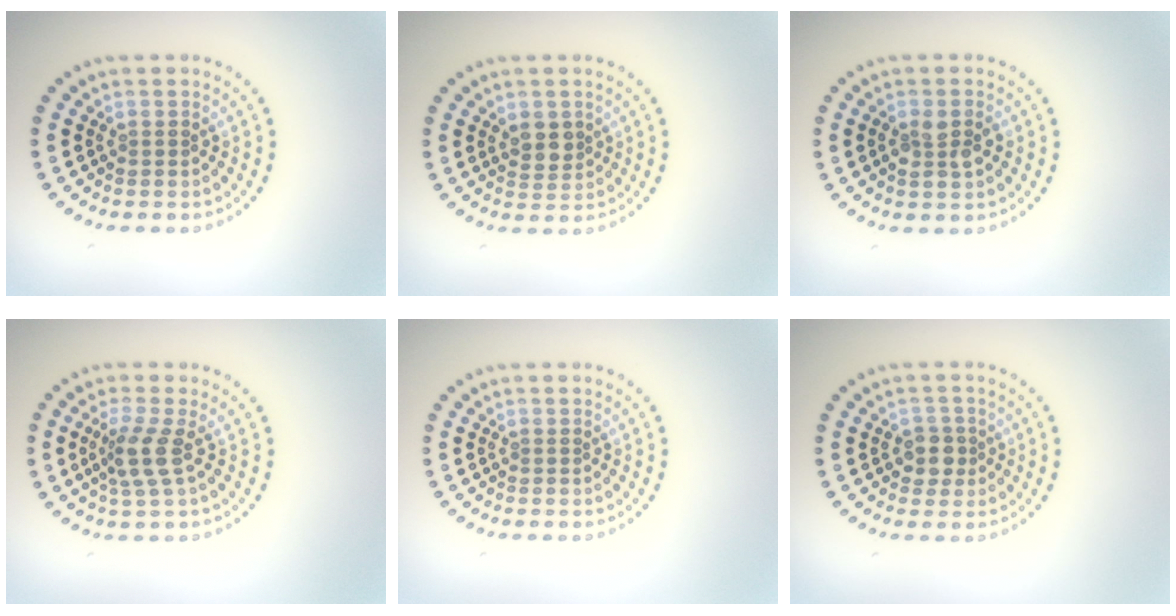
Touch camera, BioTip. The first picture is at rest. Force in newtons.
{"total": 2.1, "press": 2.0, "slide": 0.7}
{"total": 2.5, "press": 2.4, "slide": 0.5}
{"total": 2.6, "press": 2.0, "slide": 1.7}
{"total": 0.0}
{"total": 2.1, "press": 1.9, "slide": 0.8}